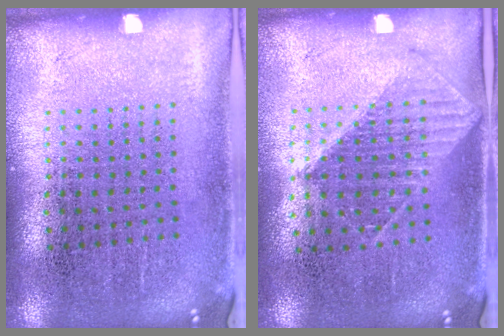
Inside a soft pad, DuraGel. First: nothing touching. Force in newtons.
{"total": 1.1, "press": 1.0, "slide": 0.3}